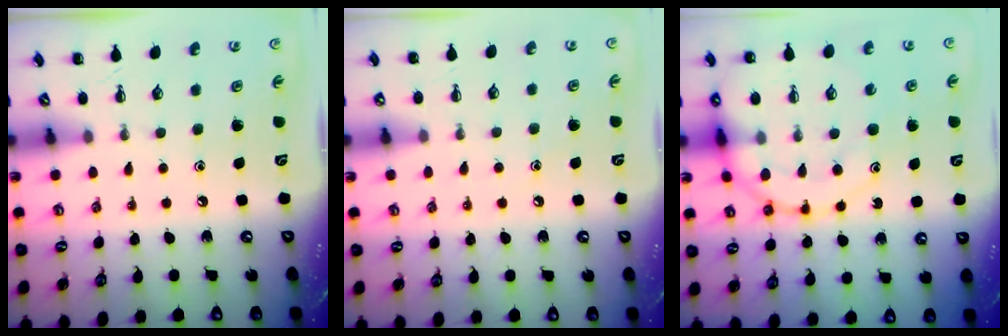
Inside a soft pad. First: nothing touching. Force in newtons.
{"total": 6.6, "press": 6.4, "slide": 1.6}
{"total": 17.9, "press": 17.8, "slide": 2.2}